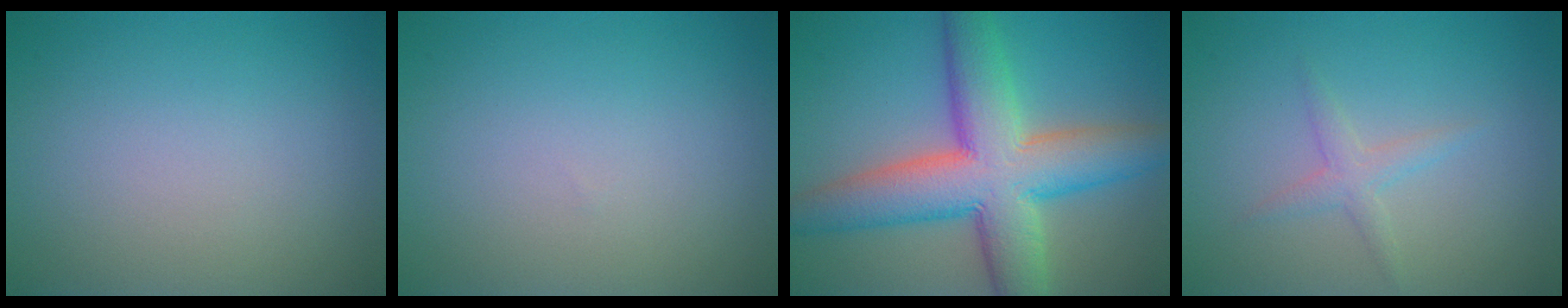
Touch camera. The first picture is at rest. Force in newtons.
{"total": 0.0}
{"total": 10.8, "press": 10.8, "slide": 0.5}
{"total": 1.6, "press": 1.6, "slide": 0.0}